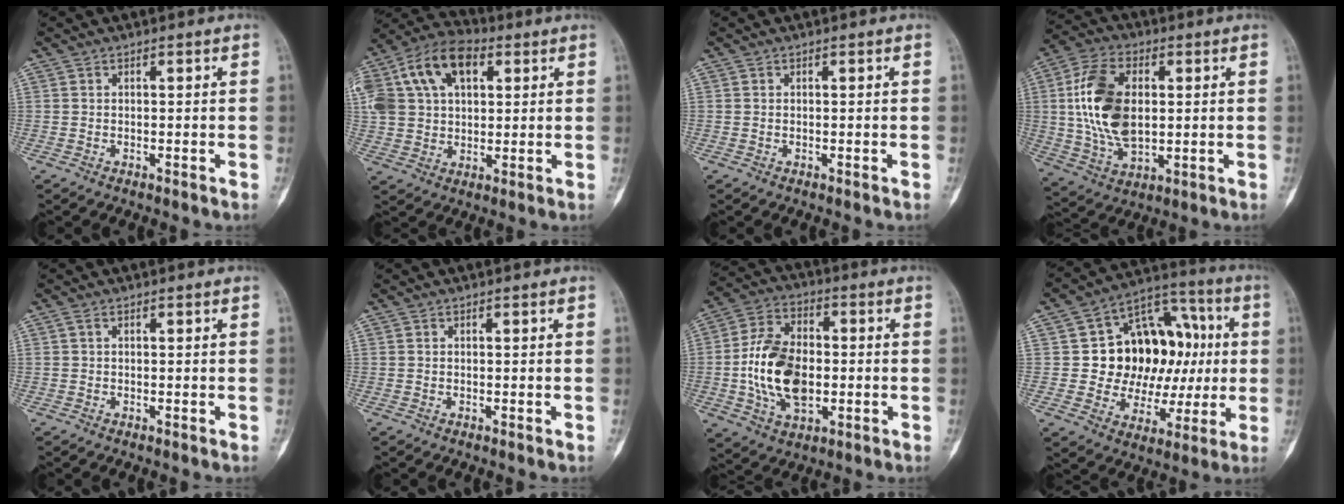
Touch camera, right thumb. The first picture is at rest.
{"total": 20.3, "force": [6.7, 13.4, 13.8], "torque": [-0.278, 0.035, 0.115]}
{"total": 0.0}
{"total": 16.2, "force": [1.8, 9.5, 13.0], "torque": [-0.244, -0.002, 0.036]}
{"total": 0.8, "force": [0.2, 0.5, 0.6], "torque": [-0.016, 0.003, 0.005]}
{"total": 0.0}
{"total": 15.8, "force": [-1.6, 9.9, 12.1], "torque": [-0.213, 0.015, -0.026]}
{"total": 20.7, "force": [1.9, 15.3, 13.8], "torque": [-0.132, 0.034, 0.040]}